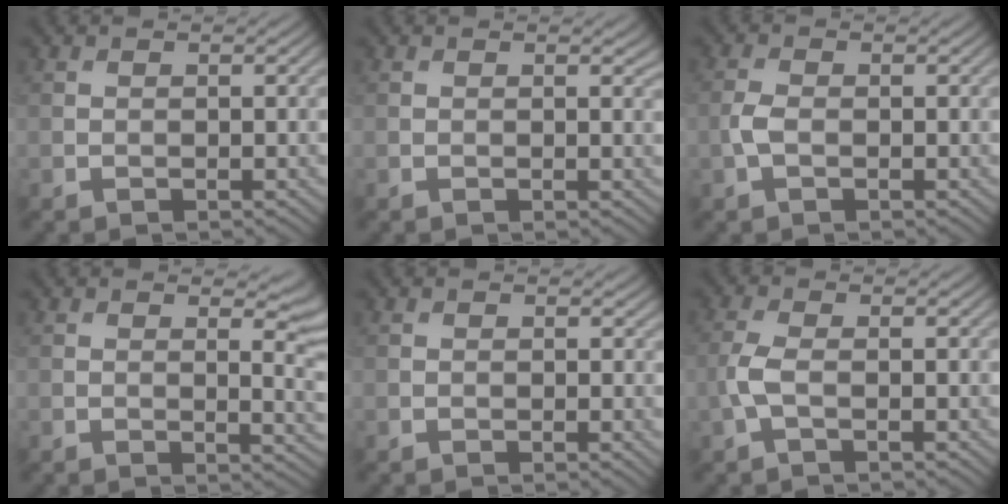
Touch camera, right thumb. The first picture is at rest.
{"total": 1.0, "force": [0.2, 0.4, 0.9], "torque": [-0.010, -0.002, 0.002]}
{"total": 2.3, "force": [-0.5, 1.3, 1.8], "torque": [-0.051, 0.004, -0.014]}
{"total": 4.5, "force": [1.3, 1.6, 4.0], "torque": [-0.053, -0.007, 0.021]}
{"total": 0.9, "force": [0.2, 0.5, 0.7], "torque": [-0.006, -0.001, 0.002]}
{"total": 2.9, "force": [-0.7, 1.2, 2.6], "torque": [-0.076, 0.004, -0.019]}